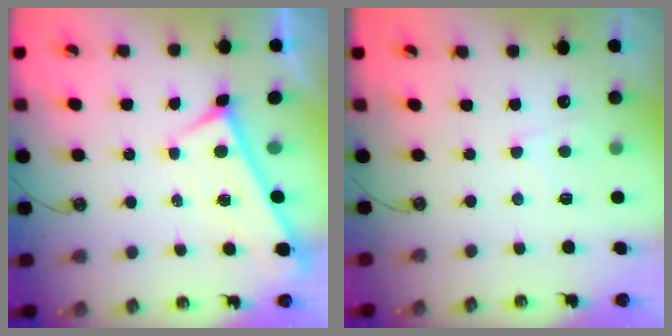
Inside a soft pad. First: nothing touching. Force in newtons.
{"total": 4.9, "press": 4.9, "slide": 0.6}